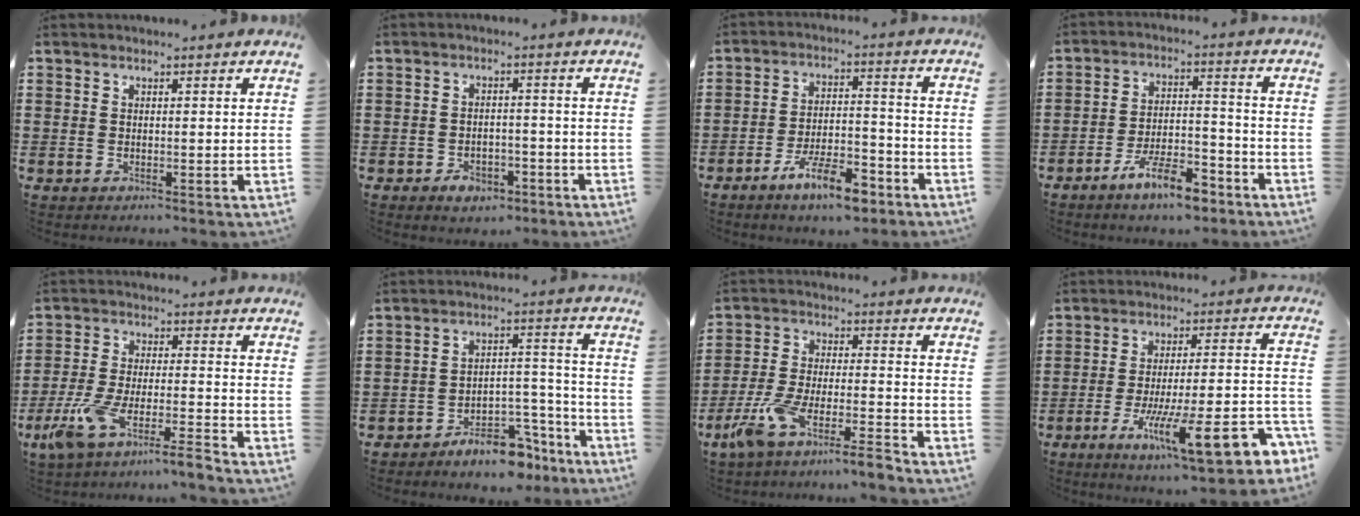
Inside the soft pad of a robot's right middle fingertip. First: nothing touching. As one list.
[{"total": 3.3, "force": [-2.3, 1.9, 1.4], "torque": [-0.026, 0.004, -0.046]}, {"total": 9.1, "force": [-6.6, 2.5, 5.7], "torque": [-0.104, 0.011, -0.121]}, {"total": 8.8, "force": [-6.5, 2.4, 5.3], "torque": [-0.099, 0.010, -0.121]}, {"total": 7.5, "force": [-6.4, -0.2, 4.0], "torque": [-0.097, -0.015, -0.126]}, {"total": 7.6, "force": [-6.8, 2.0, 2.5], "torque": [-0.028, 0.031, -0.126]}, {"total": 8.0, "force": [-7.1, -0.3, 3.7], "torque": [-0.089, -0.010, -0.142]}, {"total": 14.4, "force": [-8.2, 3.1, 11.4], "torque": [-0.167, 0.009, -0.140]}]